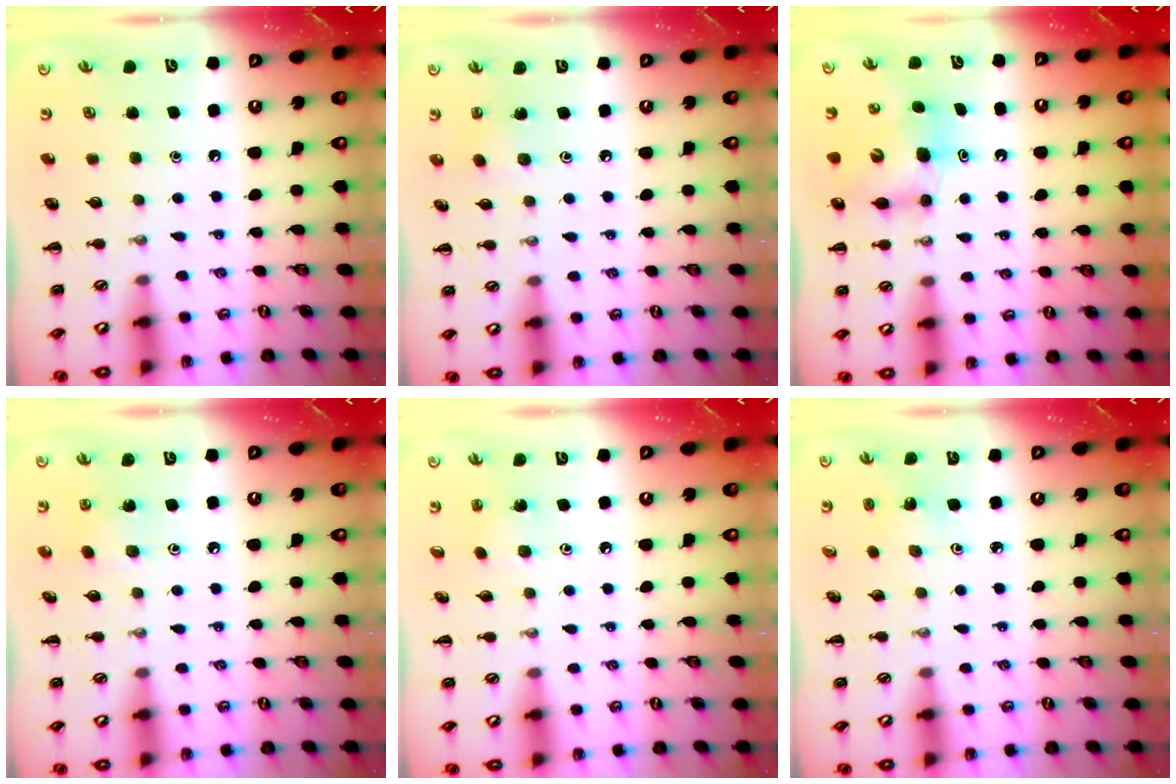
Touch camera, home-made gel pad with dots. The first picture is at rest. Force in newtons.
{"total": 2.2, "press": 2.0, "slide": 0.7}
{"total": 7.2, "press": 7.2, "slide": 0.4}
{"total": 2.7, "press": 2.6, "slide": 0.9}
{"total": 2.6, "press": 2.5, "slide": 0.8}
{"total": 2.1, "press": 2.0, "slide": 0.7}